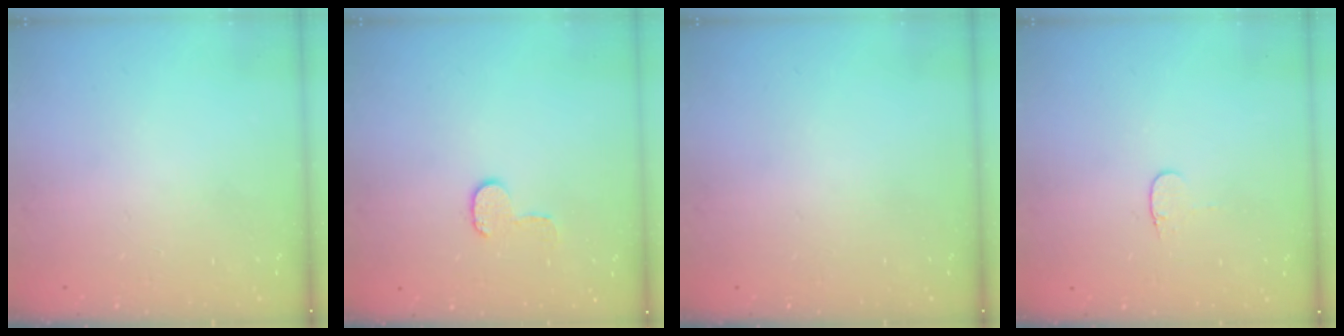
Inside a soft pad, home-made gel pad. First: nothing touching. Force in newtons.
{"total": 5.9, "press": 5.9, "slide": 0.4}
{"total": 0.0}
{"total": 3.2, "press": 3.1, "slide": 0.4}